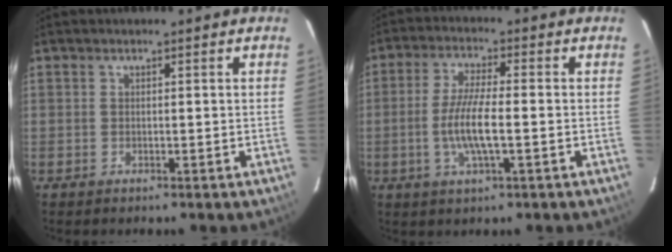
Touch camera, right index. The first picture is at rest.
{"total": 7.9, "force": [-1.9, 1.3, 7.6], "torque": [-0.151, -0.002, -0.039]}